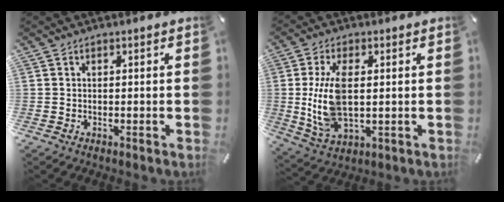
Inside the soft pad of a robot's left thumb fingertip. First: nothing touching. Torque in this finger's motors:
{"motor_torque": [1.23, 2.74, 0.33, -0.19, 0.21]}